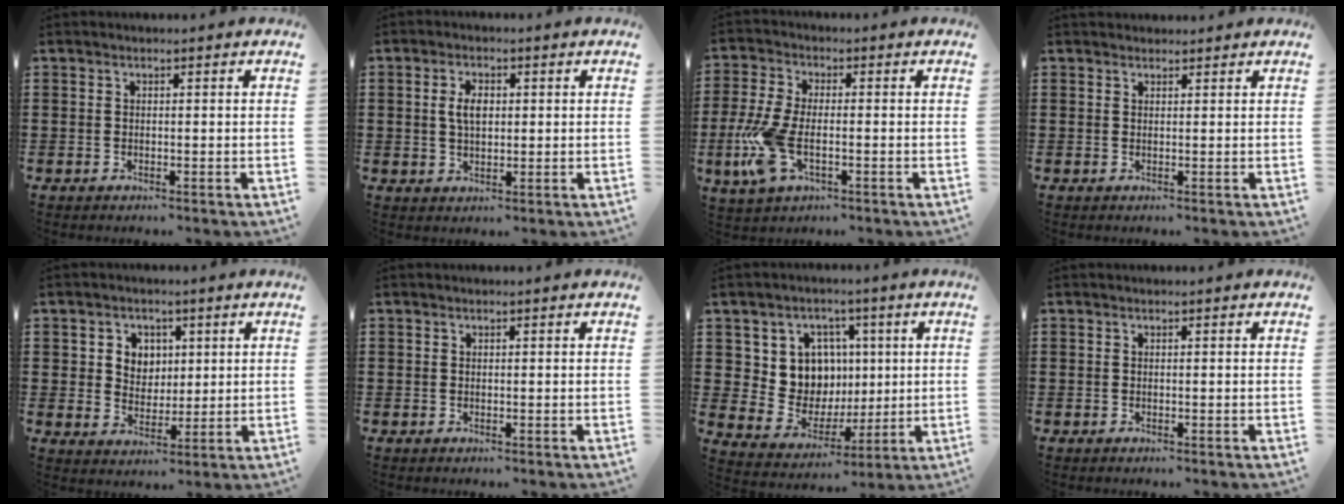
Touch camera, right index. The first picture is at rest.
{"total": 3.6, "force": [0.5, 1.8, 3.1], "torque": [-0.056, 0.005, 0.005]}
{"total": 8.7, "force": [-2.5, 4.1, 7.3], "torque": [-0.183, -0.016, -0.048]}
{"total": 1.0, "force": [0.9, 0.2, -0.1], "torque": [0.002, 0.001, 0.019]}
{"total": 4.1, "force": [1.4, 3.8, 0.8], "torque": [-0.029, 0.010, 0.021]}
{"total": 0.0}
{"total": 8.9, "force": [2.3, 8.2, 2.7], "torque": [-0.082, -0.009, 0.050]}
{"total": 0.0}